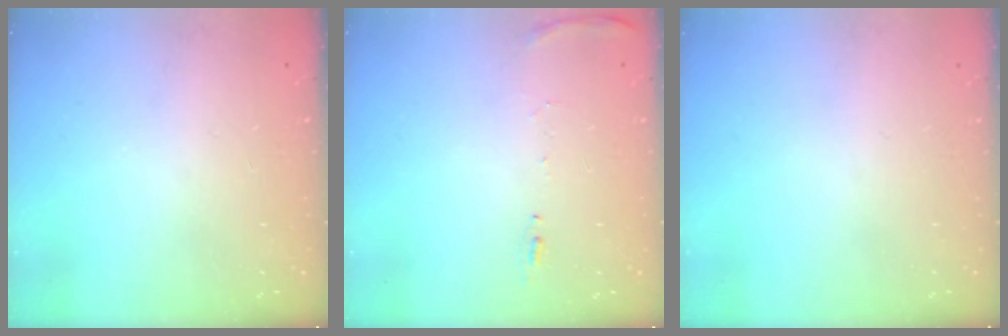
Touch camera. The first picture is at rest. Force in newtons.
{"total": 6.6, "press": 6.5, "slide": 0.7}
{"total": 0.0}